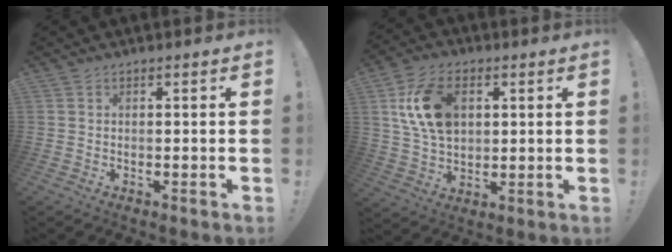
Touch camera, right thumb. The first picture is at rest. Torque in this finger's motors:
{"motor_torque": [1.29, 1.35, 0.39, 0.01, 0.11]}